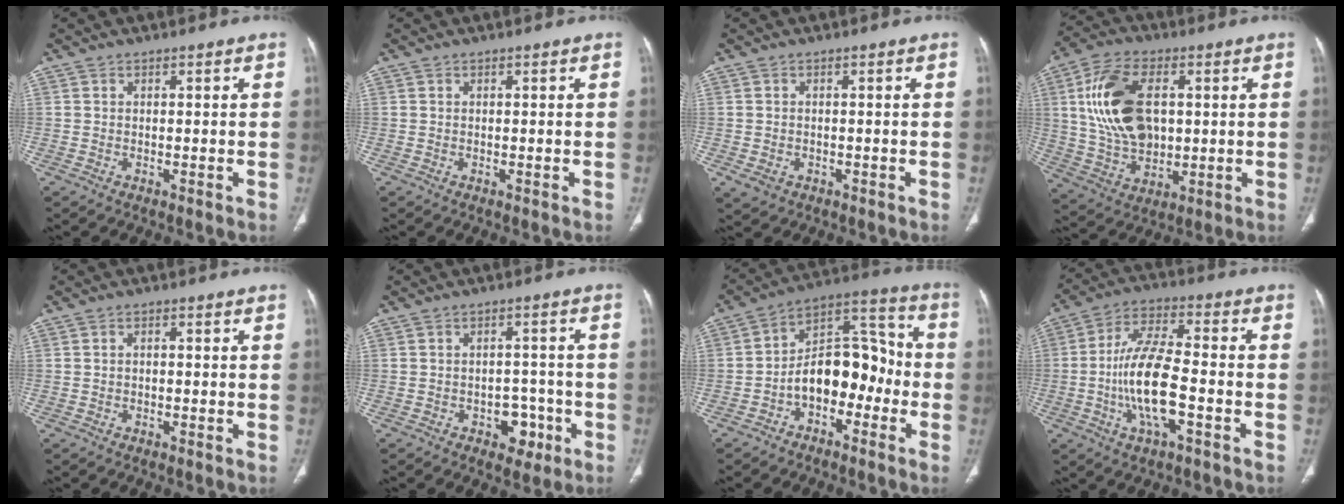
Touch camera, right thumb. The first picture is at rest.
{"total": 0.0}
{"total": 2.6, "force": [-0.8, 2.2, 1.2], "torque": [-0.022, 0.003, -0.003]}
{"total": 16.9, "force": [3.2, 10.3, 13.0], "torque": [-0.234, -0.006, 0.064]}
{"total": 0.9, "force": [-0.1, 0.7, 0.6], "torque": [-0.009, 0.003, -0.002]}
{"total": 5.7, "force": [-2.5, 4.0, 3.1], "torque": [-0.012, 0.025, -0.027]}
{"total": 13.9, "force": [-3.8, 8.8, 10.1], "torque": [-0.120, 0.067, -0.069]}
{"total": 13.8, "force": [-3.3, 5.0, 12.5], "torque": [-0.247, 0.023, -0.064]}